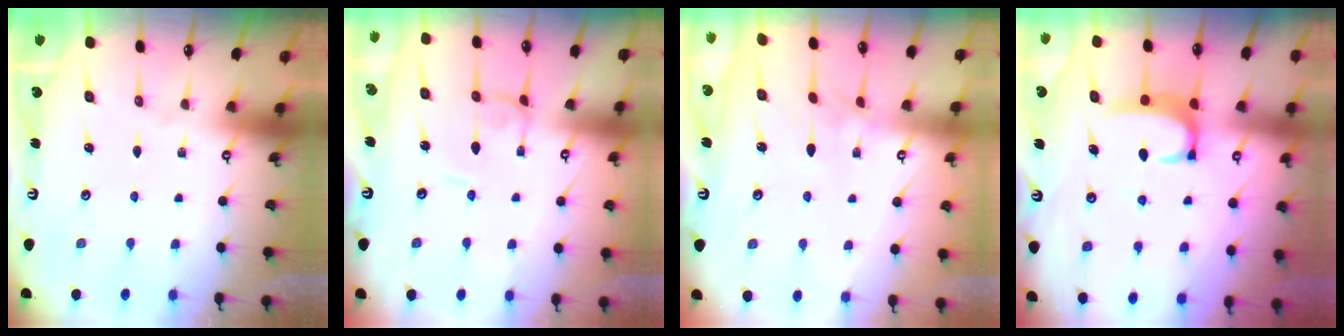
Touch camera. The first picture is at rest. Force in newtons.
{"total": 0.0}
{"total": 4.4, "press": 4.4, "slide": 0.1}
{"total": 2.9, "press": 2.8, "slide": 0.5}